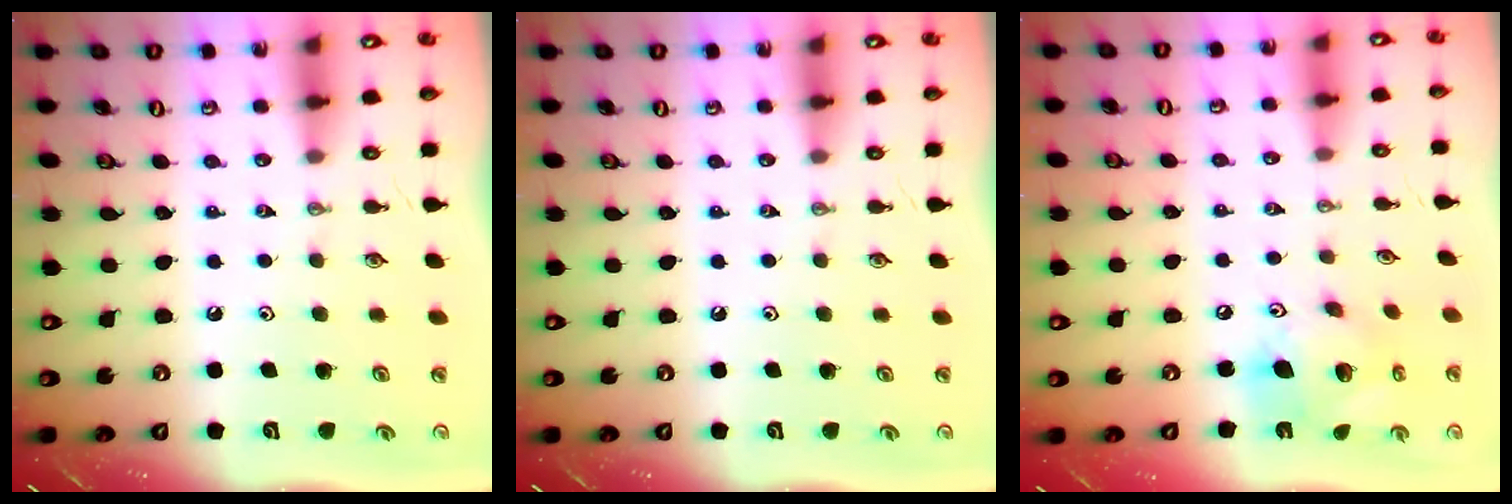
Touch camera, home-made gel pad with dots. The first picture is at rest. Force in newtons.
{"total": 0.0}
{"total": 15.2, "press": 14.9, "slide": 3.0}